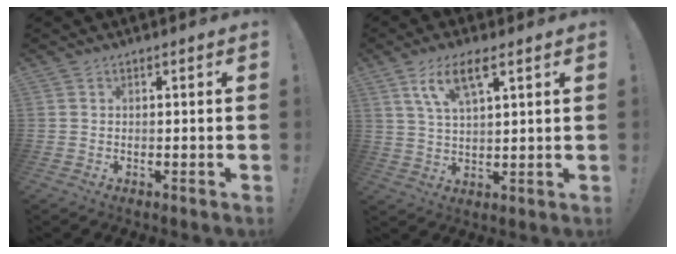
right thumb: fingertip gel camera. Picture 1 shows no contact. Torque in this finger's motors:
{"motor_torque": [-0.40, 0.71, -0.01, 0.11, 0.24]}